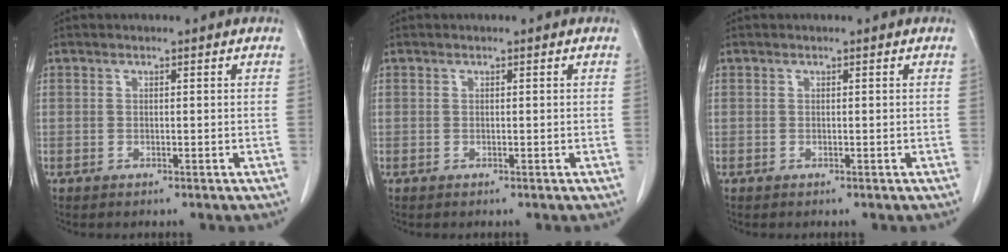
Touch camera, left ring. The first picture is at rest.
{"total": 0.0}
{"total": 0.0}